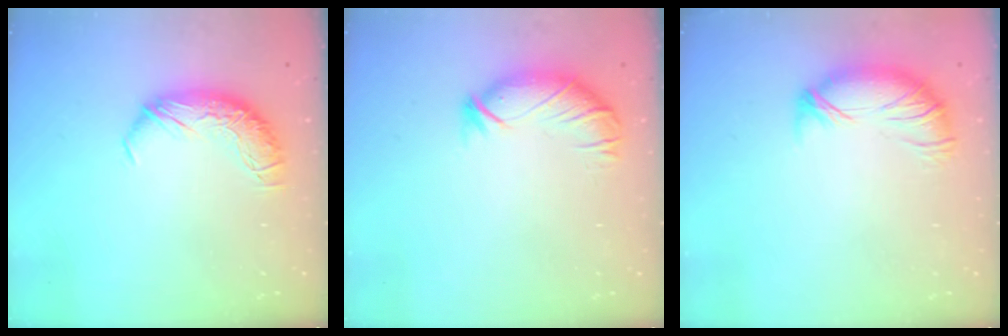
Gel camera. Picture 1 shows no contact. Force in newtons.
{"total": 2.8, "press": 2.6, "slide": 0.9}
{"total": 3.4, "press": 3.0, "slide": 1.6}